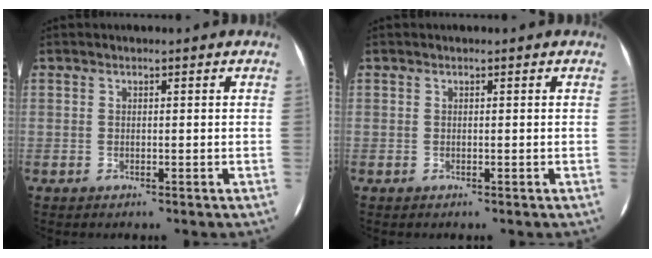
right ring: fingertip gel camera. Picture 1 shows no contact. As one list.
[{"total": 0.0}]